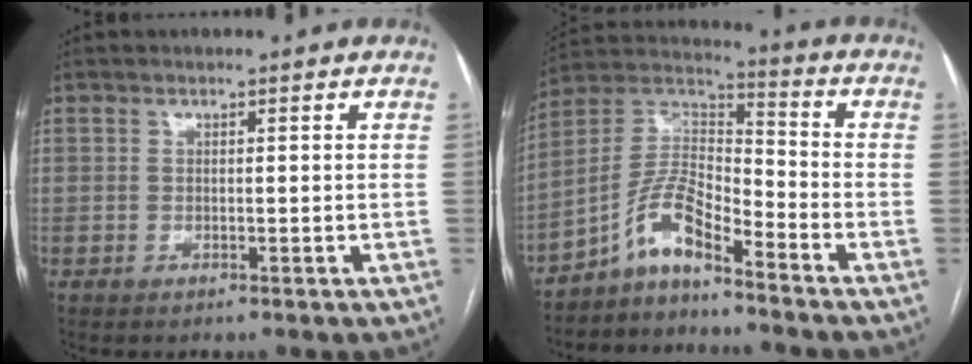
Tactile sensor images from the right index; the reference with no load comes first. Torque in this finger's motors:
{"motor_torque": [0.09, -0.13, 0.05, 0.01]}